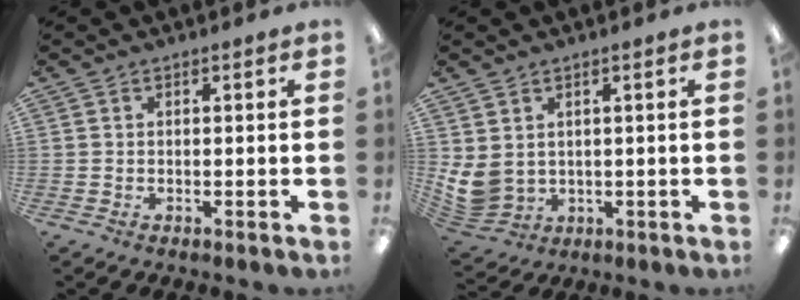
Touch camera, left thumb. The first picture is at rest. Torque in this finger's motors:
{"motor_torque": [0.77, 0.75, 0.70, -0.51, 0.03]}